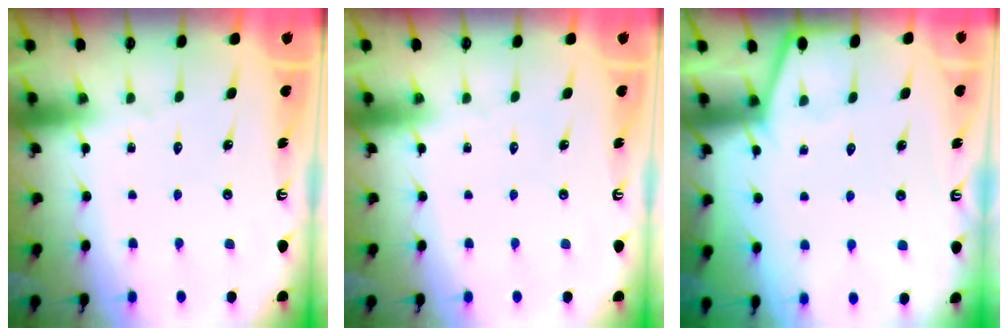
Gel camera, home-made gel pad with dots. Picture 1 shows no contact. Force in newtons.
{"total": 0.0}
{"total": 2.4, "press": 2.4, "slide": 0.2}